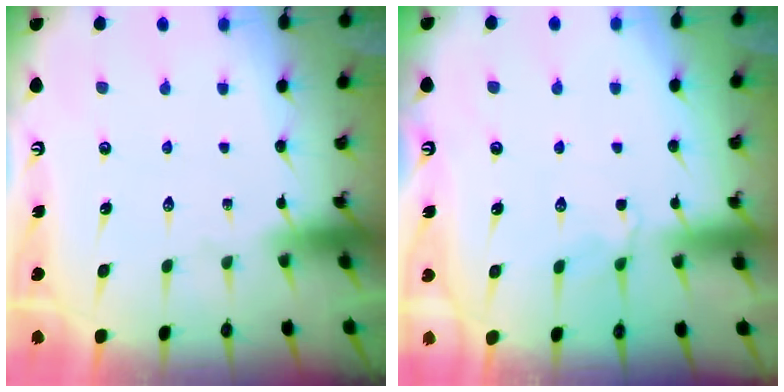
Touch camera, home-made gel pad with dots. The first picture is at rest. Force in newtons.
{"total": 2.2, "press": 1.9, "slide": 1.2}